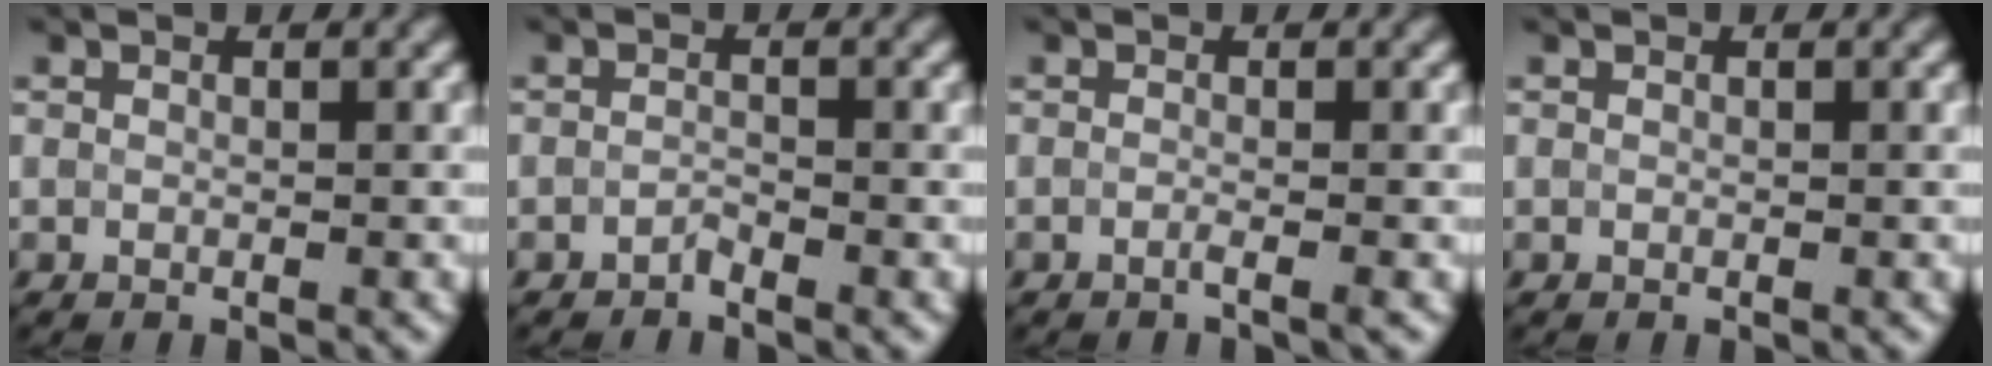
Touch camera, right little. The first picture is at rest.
{"total": 1.5, "force": [-1.2, -0.4, -0.7], "torque": [0.008, 0.001, -0.019]}
{"total": 1.0, "force": [-1.0, -0.1, 0.4], "torque": [-0.002, -0.005, -0.018]}
{"total": 0.0}